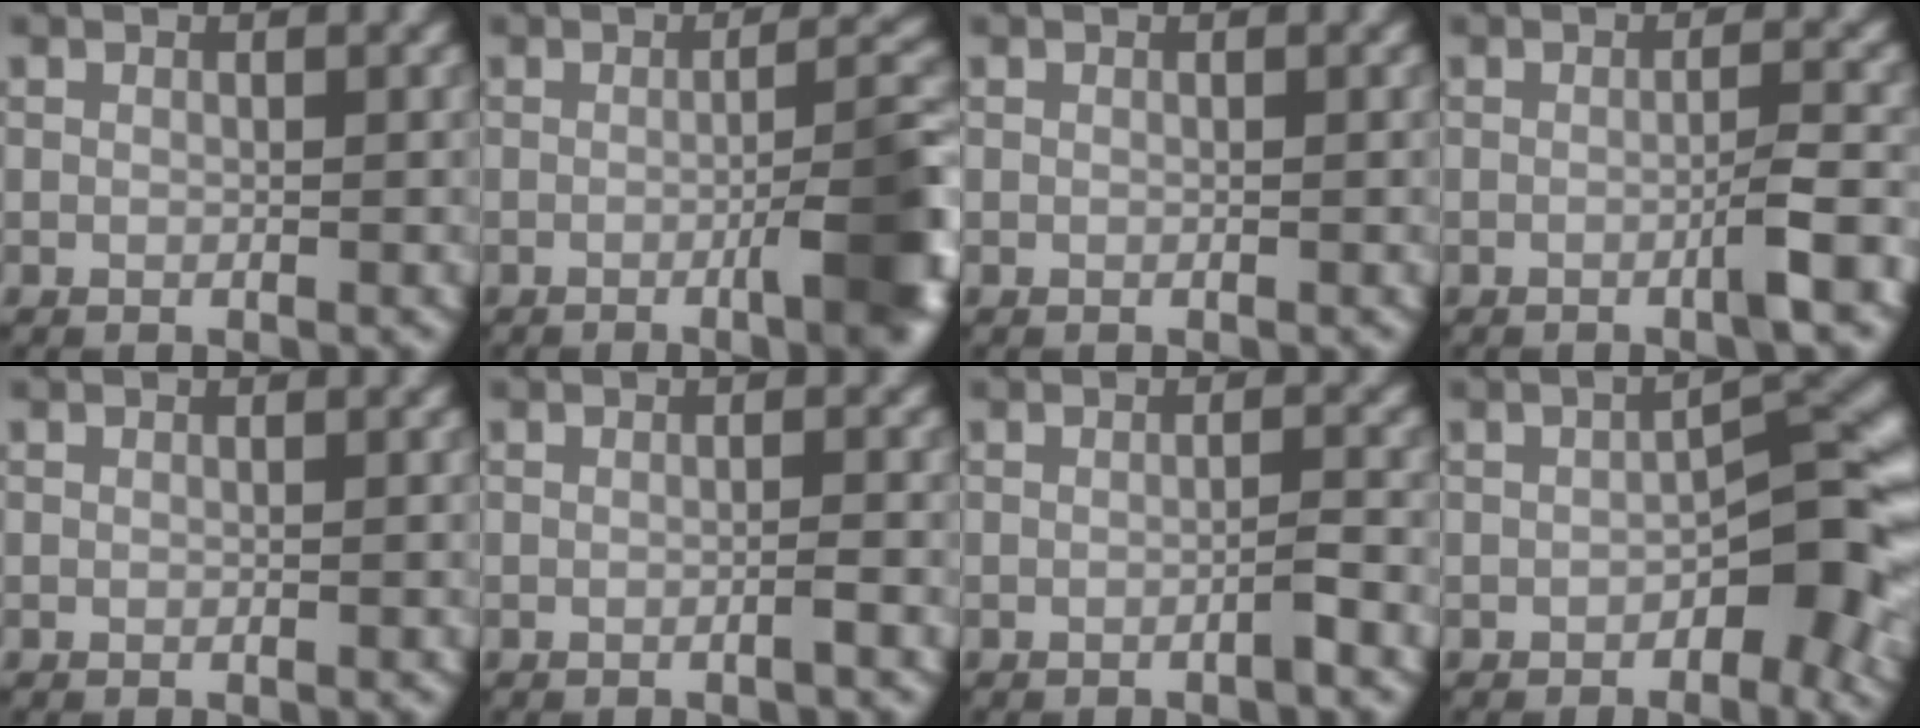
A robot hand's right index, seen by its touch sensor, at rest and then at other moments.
{"total": 7.5, "force": [-2.3, 1.7, 6.9], "torque": [-0.082, 0.008, -0.034]}
{"total": 0.0}
{"total": 2.5, "force": [-1.0, 0.2, 2.3], "torque": [-0.033, 0.009, -0.025]}
{"total": 0.0}
{"total": 1.0, "force": [-0.5, 0.0, 0.9], "torque": [-0.012, 0.004, -0.013]}
{"total": 1.4, "force": [-0.7, 0.1, 1.2], "torque": [-0.015, 0.008, -0.019]}
{"total": 6.1, "force": [-1.7, 2.7, 5.2], "torque": [-0.054, 0.013, -0.029]}